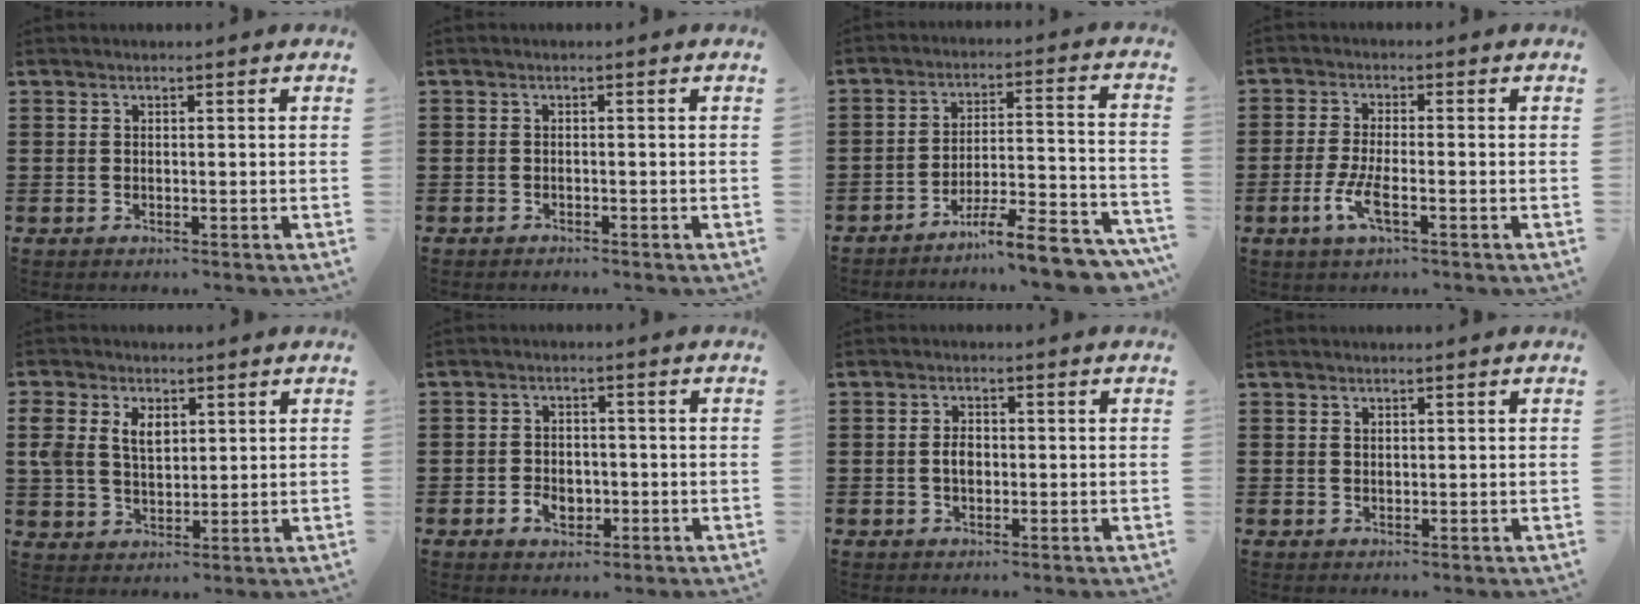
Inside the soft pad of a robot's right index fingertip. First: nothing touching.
{"total": 0.8, "force": [-0.8, 0.1, 0.0], "torque": [-0.001, 0.000, -0.016]}
{"total": 9.4, "force": [-7.9, 0.7, 4.9], "torque": [-0.067, 0.014, -0.149]}
{"total": 5.1, "force": [-2.0, 1.3, 4.5], "torque": [-0.100, -0.010, -0.042]}
{"total": 5.3, "force": [2.0, 3.8, 3.2], "torque": [-0.083, 0.011, 0.033]}
{"total": 3.5, "force": [-1.4, 2.5, 2.0], "torque": [-0.040, 0.004, -0.025]}
{"total": 2.3, "force": [-0.2, 1.4, 1.8], "torque": [-0.036, 0.005, -0.005]}
{"total": 0.7, "force": [0.4, 0.4, 0.2], "torque": [-0.006, 0.002, 0.009]}